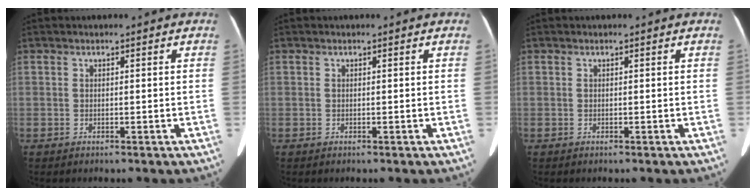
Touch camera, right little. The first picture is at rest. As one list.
[{"total": 0.0}, {"total": 0.0}]